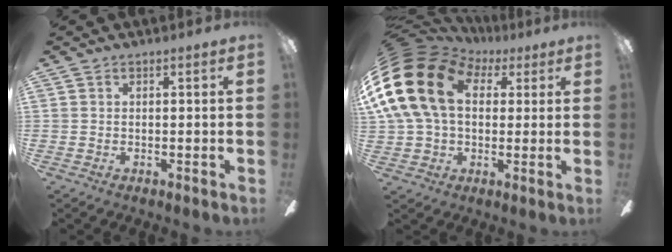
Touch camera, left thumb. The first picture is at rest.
{"total": 21.4, "force": [3.8, 15.9, 13.8], "torque": [-0.296, 0.006, 0.065]}